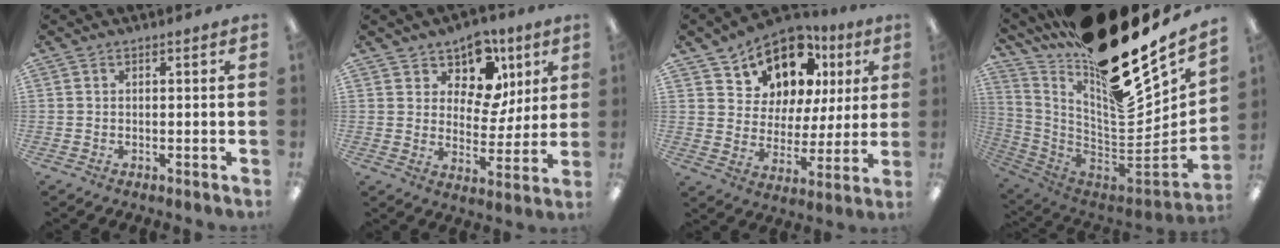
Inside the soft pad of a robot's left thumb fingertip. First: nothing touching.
{"total": 12.3, "force": [7.7, 7.8, 5.5], "torque": [-0.090, -0.047, 0.142]}
{"total": 12.8, "force": [9.3, 7.7, 4.2], "torque": [-0.089, -0.071, 0.174]}
{"total": 24.9, "force": [17.4, 8.0, 16.0], "torque": [-0.218, -0.157, 0.302]}